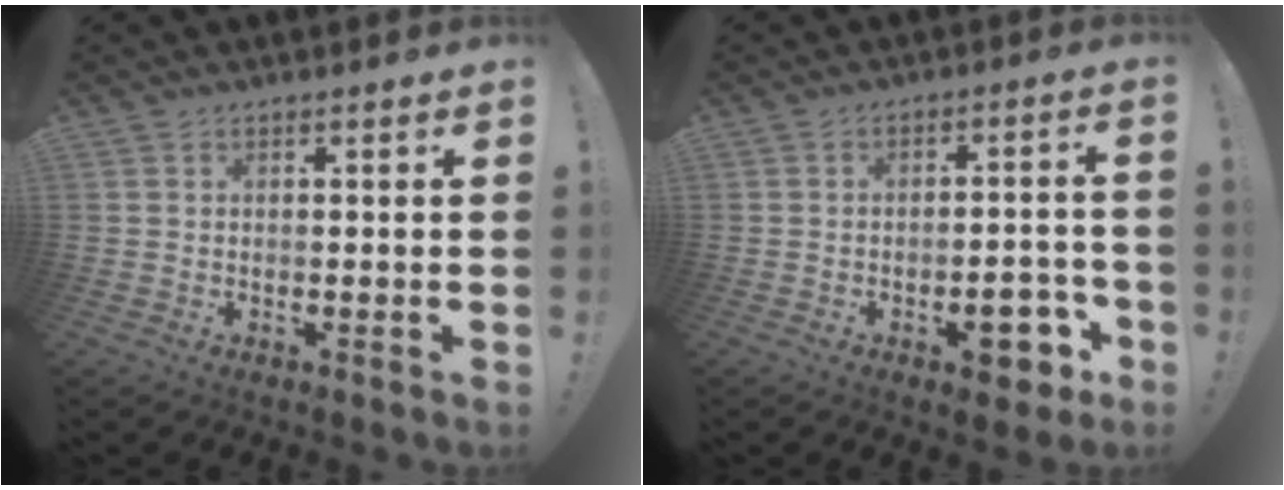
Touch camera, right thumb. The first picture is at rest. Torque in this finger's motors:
{"motor_torque": [1.18, 0.91, 0.52, -0.52, 0.23]}